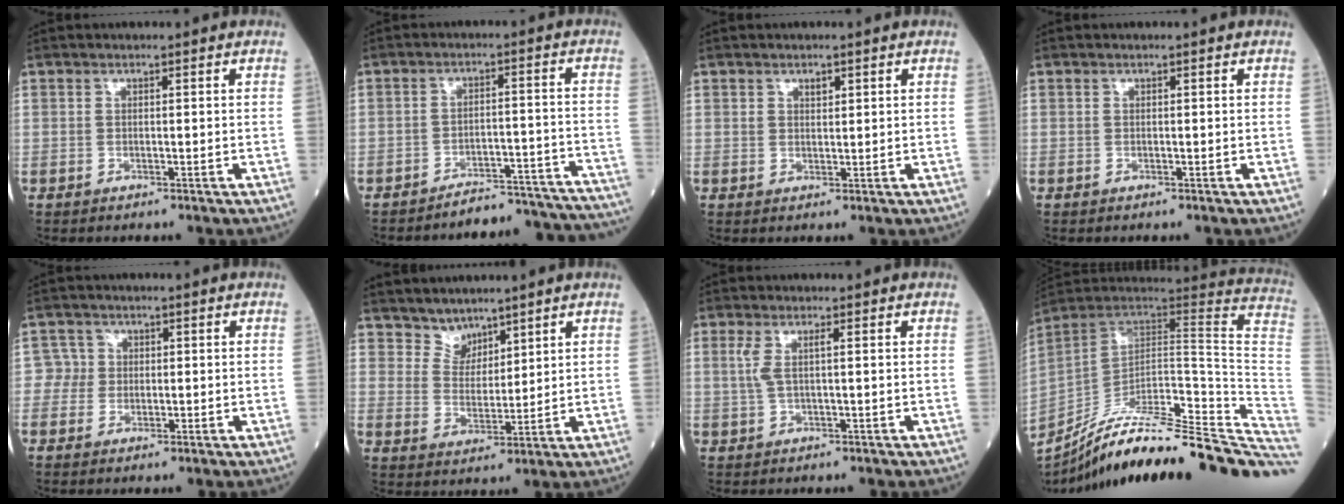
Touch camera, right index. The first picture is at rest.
{"total": 14.5, "force": [-14.3, 1.8, 1.5], "torque": [0.017, 0.038, -0.177]}
{"total": 1.5, "force": [0.9, 0.8, 0.8], "torque": [-0.011, -0.002, 0.014]}
{"total": 0.0}
{"total": 2.5, "force": [-0.1, 2.5, -0.1], "torque": [0.016, 0.009, -0.008]}
{"total": 4.1, "force": [3.5, 2.0, 0.1], "torque": [0.002, 0.001, 0.068]}
{"total": 2.5, "force": [0.5, 0.3, 2.4], "torque": [-0.062, 0.013, 0.013]}
{"total": 33.1, "force": [-28.5, 0.8, 16.9], "torque": [-0.119, -0.031, -0.399]}